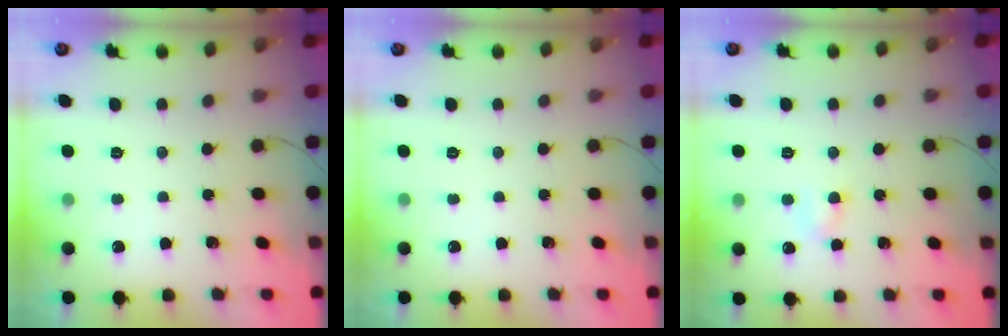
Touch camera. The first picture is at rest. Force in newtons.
{"total": 0.0}
{"total": 3.9, "press": 3.8, "slide": 0.8}